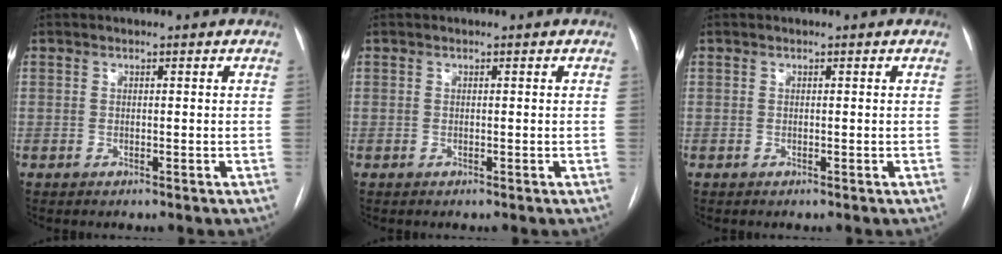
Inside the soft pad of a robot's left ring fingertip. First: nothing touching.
{"total": 0.0}
{"total": 0.0}